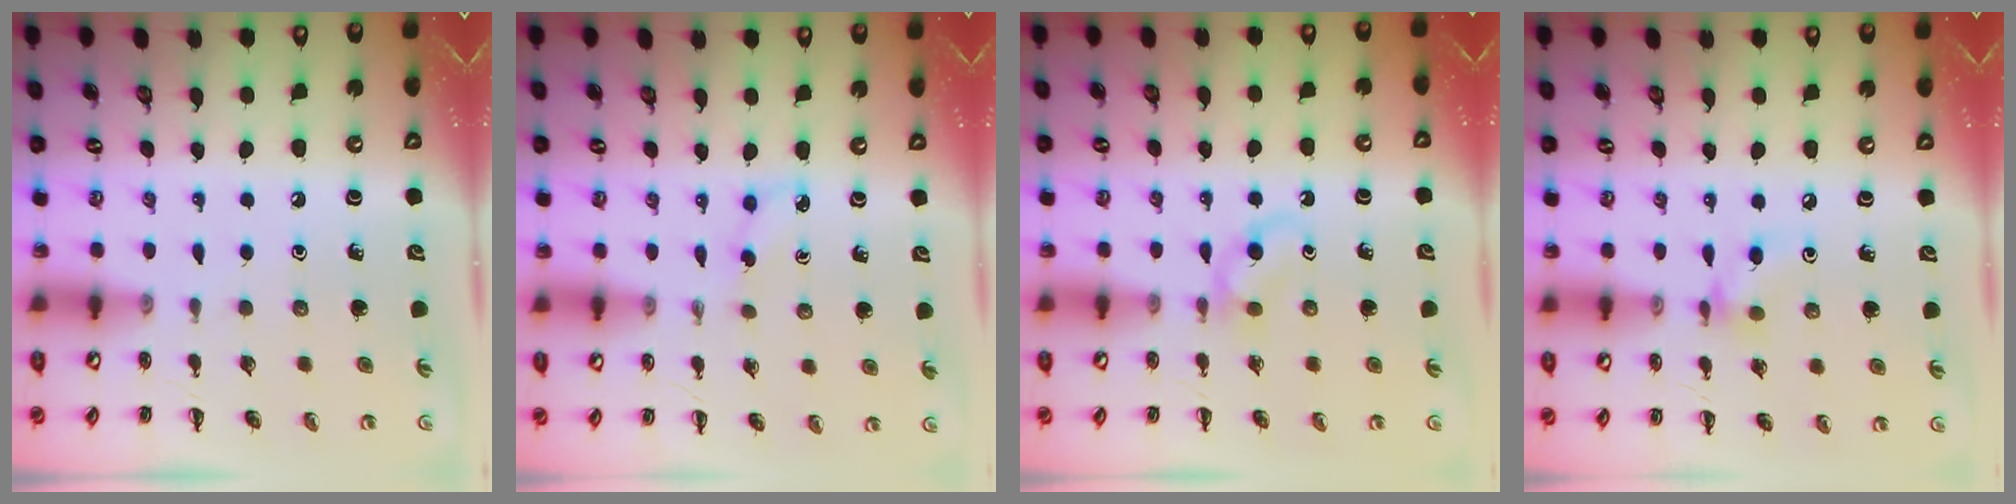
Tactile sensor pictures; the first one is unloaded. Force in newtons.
{"total": 3.2, "press": 3.1, "slide": 1.0}
{"total": 2.7, "press": 2.4, "slide": 1.2}
{"total": 5.9, "press": 5.8, "slide": 1.2}